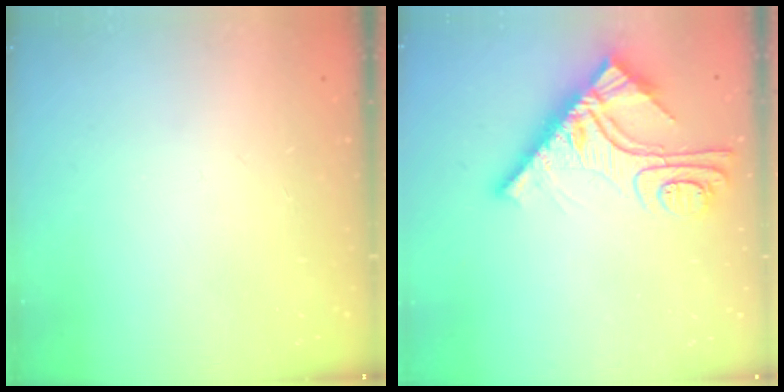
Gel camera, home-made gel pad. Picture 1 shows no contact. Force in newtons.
{"total": 12.2, "press": 12.2, "slide": 1.2}